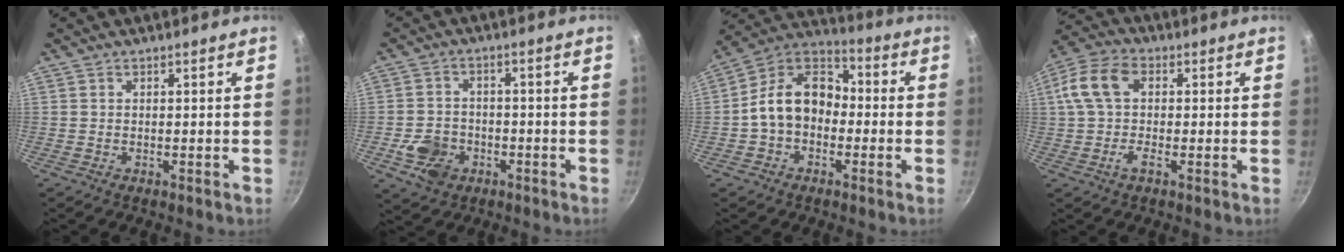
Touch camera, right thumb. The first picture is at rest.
{"total": 7.5, "force": [-2.8, 5.8, 3.7], "torque": [-0.054, 0.022, -0.050]}
{"total": 13.3, "force": [-1.8, 9.9, 8.7], "torque": [-0.110, 0.048, -0.053]}
{"total": 9.4, "force": [0.5, 6.1, 7.1], "torque": [-0.137, 0.026, -0.010]}